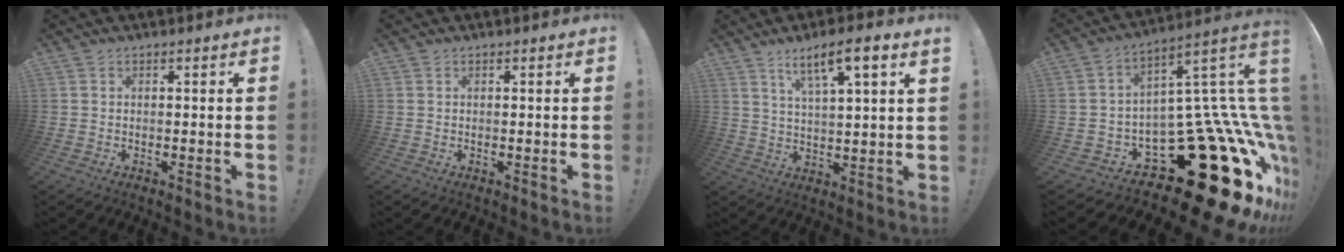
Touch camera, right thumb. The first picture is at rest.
{"total": 0.0}
{"total": 9.1, "force": [5.6, 1.3, 7.1], "torque": [-0.114, -0.023, 0.092]}
{"total": 34.9, "force": [-13.1, 16.9, 27.6], "torque": [-0.301, 0.019, -0.147]}